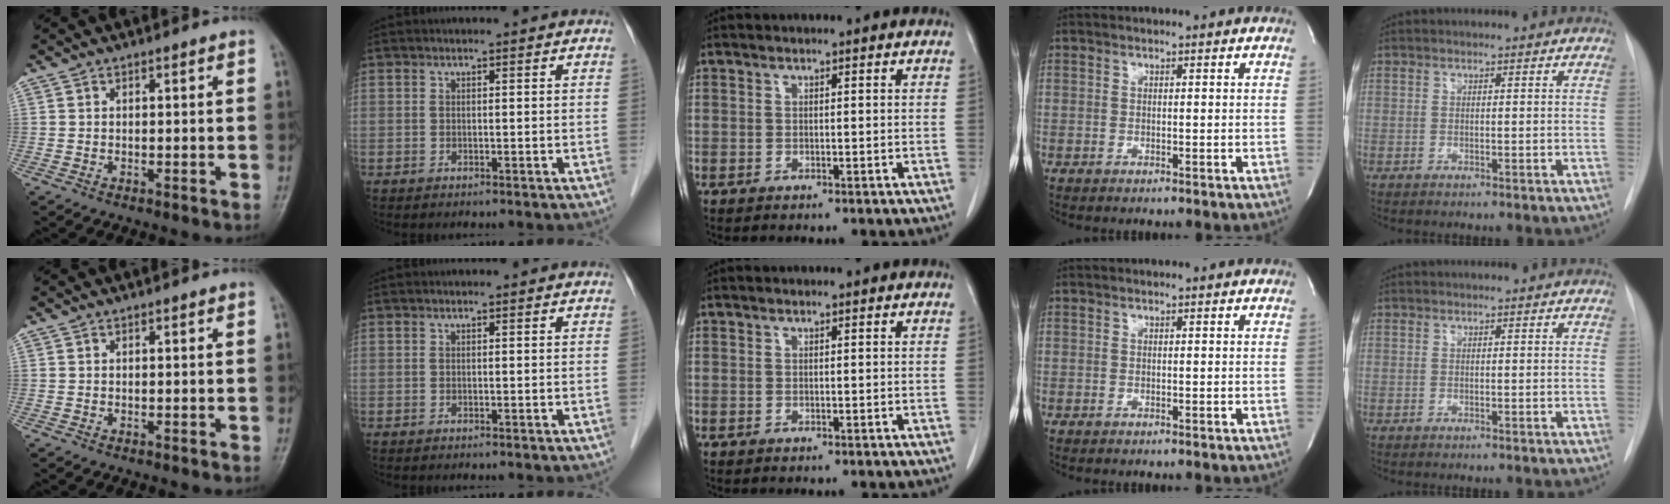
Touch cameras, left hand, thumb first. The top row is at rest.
{}